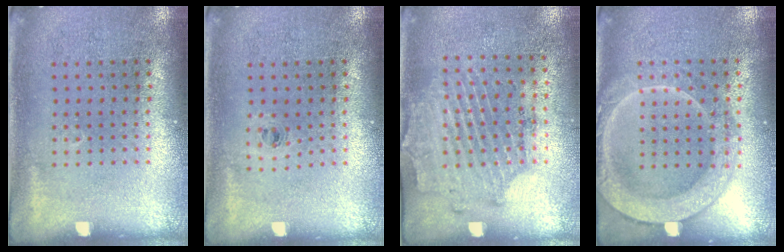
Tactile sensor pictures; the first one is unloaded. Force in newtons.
{"total": 0.5, "press": 0.3, "slide": 0.5}
{"total": 1.7, "press": 1.4, "slide": 0.9}
{"total": 2.0, "press": 2.0, "slide": 0.3}